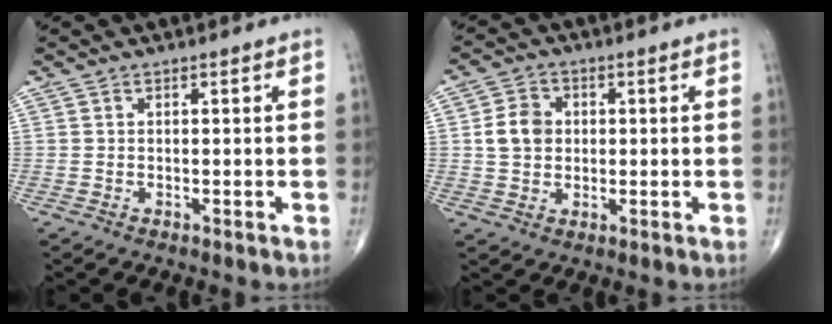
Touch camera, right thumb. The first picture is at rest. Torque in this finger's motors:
{"motor_torque": [-0.28, 0.47, 0.14, -0.08, 0.04]}